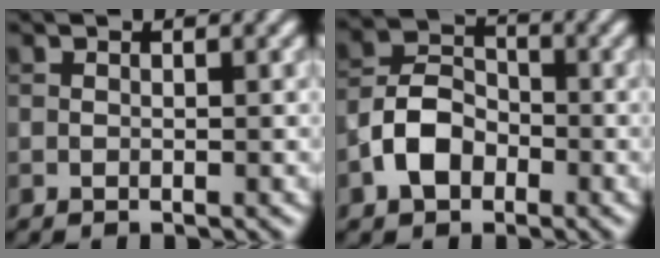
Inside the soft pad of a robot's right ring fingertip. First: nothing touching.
{"total": 4.6, "force": [-2.0, 3.3, 2.6], "torque": [-0.051, 0.007, -0.044]}